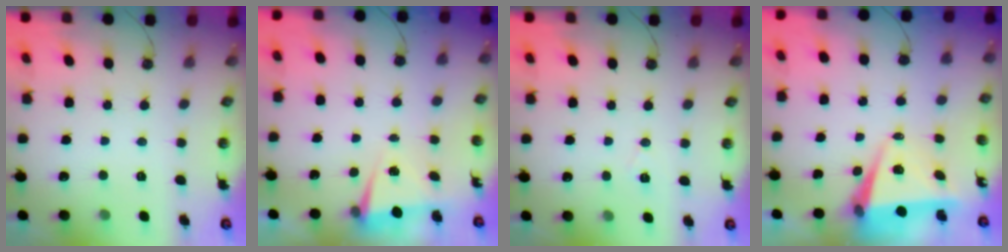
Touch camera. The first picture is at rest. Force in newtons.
{"total": 1.9, "press": 1.4, "slide": 1.3}
{"total": 5.3, "press": 3.0, "slide": 4.4}
{"total": 6.2, "press": 5.0, "slide": 3.7}